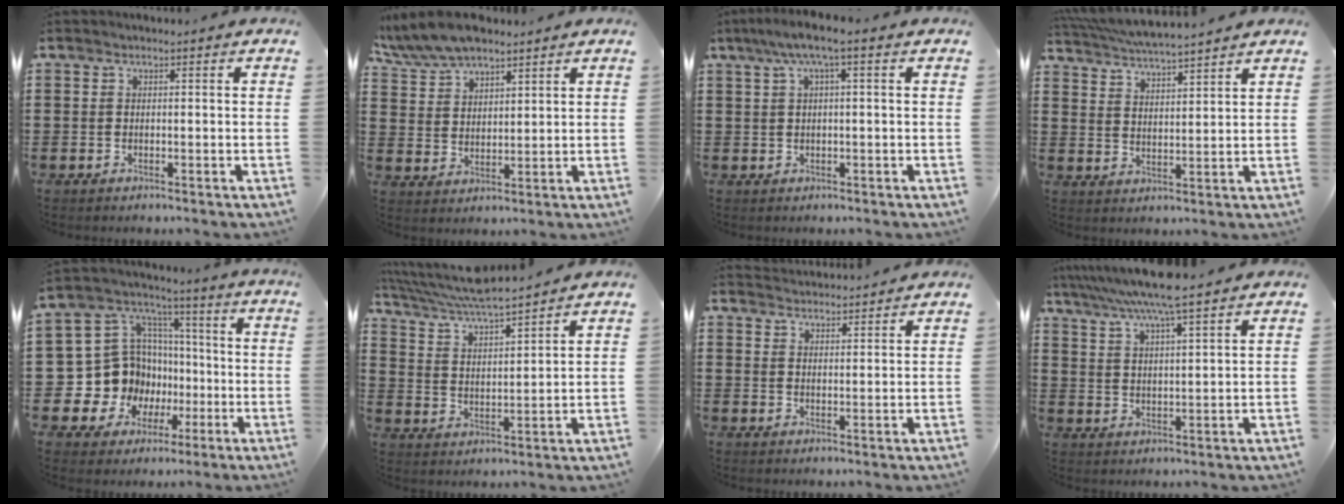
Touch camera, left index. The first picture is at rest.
{"total": 7.3, "force": [6.6, 2.2, 2.4], "torque": [-0.073, -0.011, 0.122]}
{"total": 3.9, "force": [1.0, 0.3, 3.8], "torque": [-0.081, 0.001, 0.012]}
{"total": 4.9, "force": [4.8, -0.3, 1.1], "torque": [-0.040, -0.024, 0.084]}
{"total": 13.2, "force": [-2.2, 12.4, 4.0], "torque": [-0.123, -0.017, -0.018]}
{"total": 6.3, "force": [5.8, -0.1, 2.4], "torque": [-0.071, -0.032, 0.099]}
{"total": 2.9, "force": [2.8, -0.1, -0.4], "torque": [-0.001, -0.011, 0.054]}
{"total": 7.4, "force": [6.4, -0.4, 3.7], "torque": [-0.091, -0.028, 0.110]}